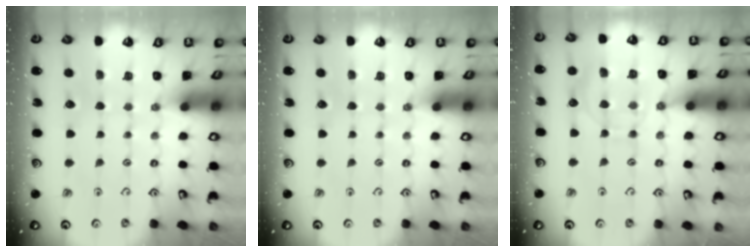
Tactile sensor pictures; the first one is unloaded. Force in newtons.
{"total": 0.0}
{"total": 9.9, "press": 9.8, "slide": 1.2}